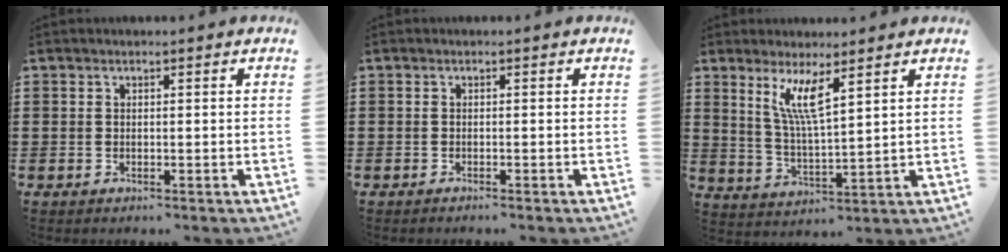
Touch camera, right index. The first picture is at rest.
{"total": 0.5, "force": [-0.5, 0.0, 0.2], "torque": [-0.004, -0.001, -0.010]}
{"total": 6.4, "force": [3.3, 0.9, 5.4], "torque": [-0.116, -0.002, 0.058]}